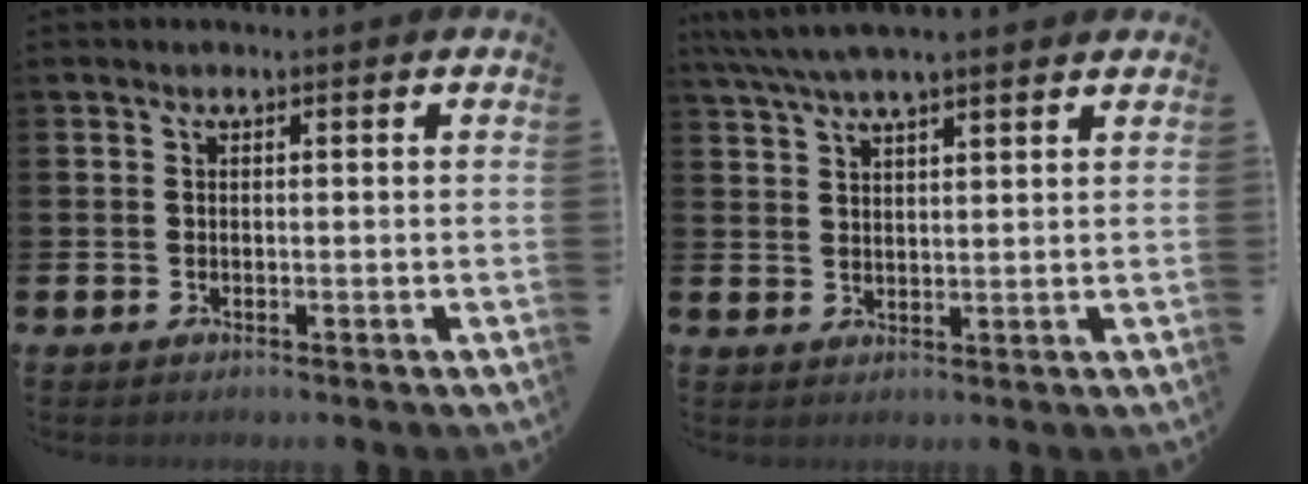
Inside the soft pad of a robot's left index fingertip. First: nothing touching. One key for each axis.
{"total": 5.4, "fx": 4.9, "fy": 0.7, "fz": 2.3, "tx": -0.061, "ty": -0.008, "tz": 0.090}